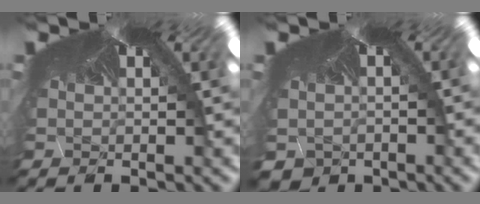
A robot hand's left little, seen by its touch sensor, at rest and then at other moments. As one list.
[{"total": 2.7, "force": [-2.3, 1.4, -0.2], "torque": [-0.017, -0.034, -0.009]}]